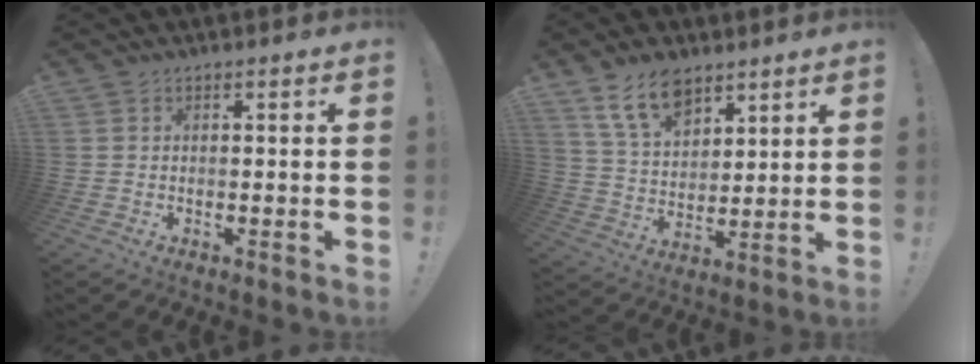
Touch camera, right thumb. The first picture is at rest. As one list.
[{"total": 12.2, "force": [8.5, 6.4, 6.0], "torque": [-0.115, -0.041, 0.163]}]